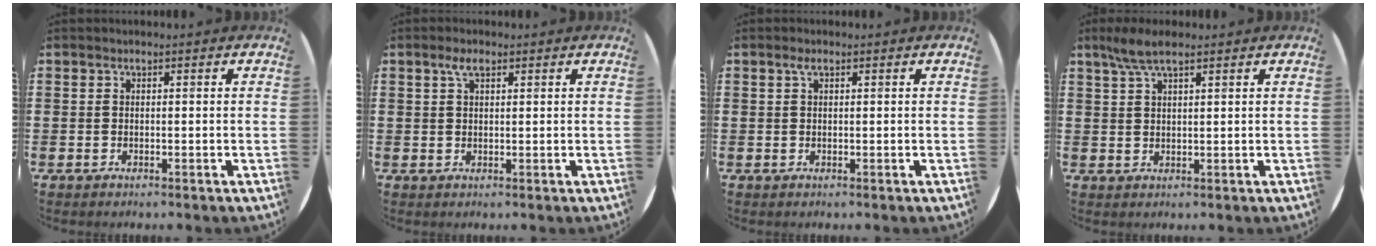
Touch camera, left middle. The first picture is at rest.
{"total": 2.4, "force": [1.5, 0.9, 1.6], "torque": [-0.027, 0.002, 0.024]}
{"total": 1.0, "force": [0.5, 0.4, 0.8], "torque": [-0.016, 0.003, 0.008]}
{"total": 4.2, "force": [2.9, 0.9, 2.8], "torque": [-0.061, 0.006, 0.052]}